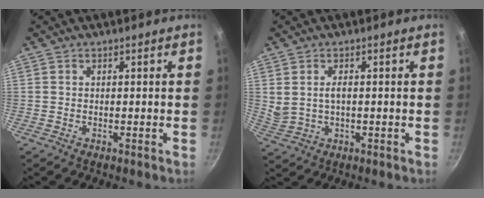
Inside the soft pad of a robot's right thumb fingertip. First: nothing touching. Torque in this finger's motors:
{"motor_torque": [0.04, 0.04, 0.32, 0.45, 0.01]}